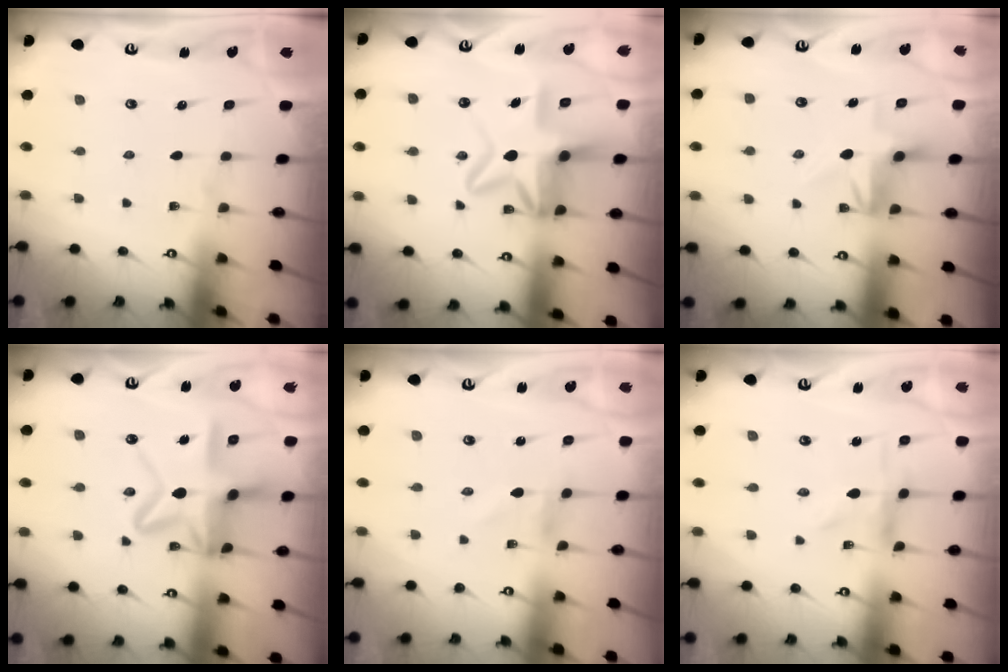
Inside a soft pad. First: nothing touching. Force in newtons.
{"total": 11.5, "press": 11.4, "slide": 1.8}
{"total": 4.2, "press": 4.2, "slide": 0.3}
{"total": 14.5, "press": 14.5, "slide": 1.4}
{"total": 1.4, "press": 1.4, "slide": 0.1}
{"total": 1.2, "press": 1.1, "slide": 0.3}